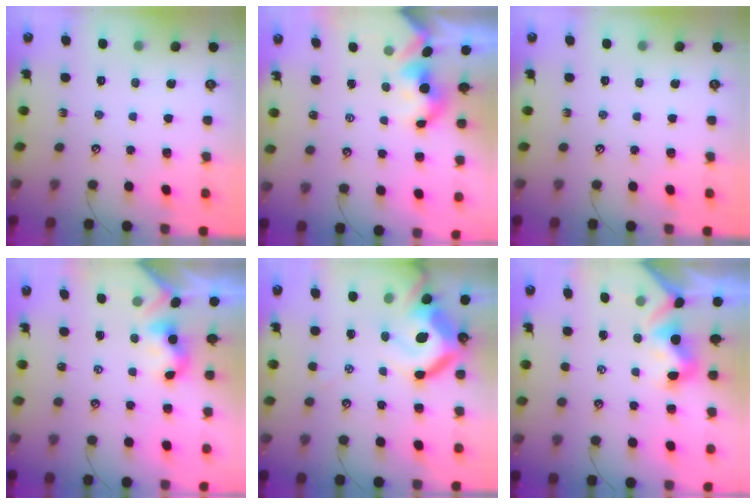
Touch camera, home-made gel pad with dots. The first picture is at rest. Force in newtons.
{"total": 1.7, "press": 1.7, "slide": 0.2}
{"total": 0.0}
{"total": 2.1, "press": 2.1, "slide": 0.2}
{"total": 16.2, "press": 16.0, "slide": 2.7}
{"total": 1.6, "press": 1.5, "slide": 0.7}